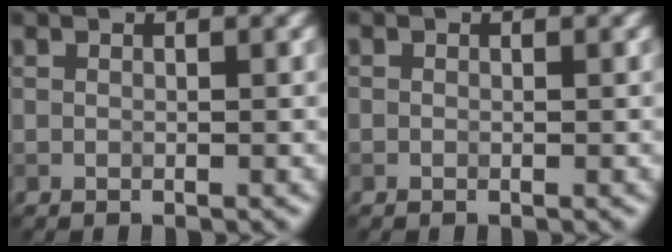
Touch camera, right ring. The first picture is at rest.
{"total": 0.0}